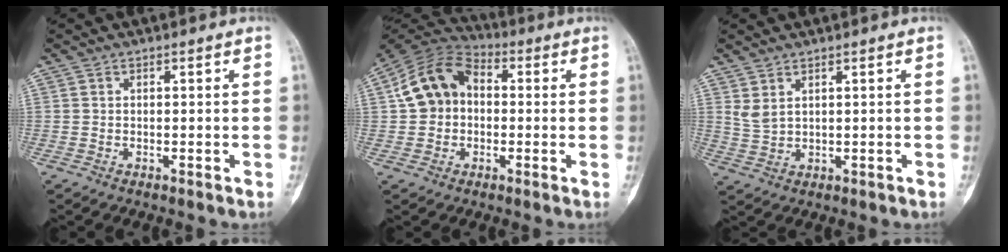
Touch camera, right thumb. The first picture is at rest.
{"total": 11.5, "force": [0.7, 9.0, 7.2], "torque": [-0.116, 0.033, -0.003]}
{"total": 2.9, "force": [1.6, 1.2, 2.1], "torque": [-0.044, -0.007, 0.042]}